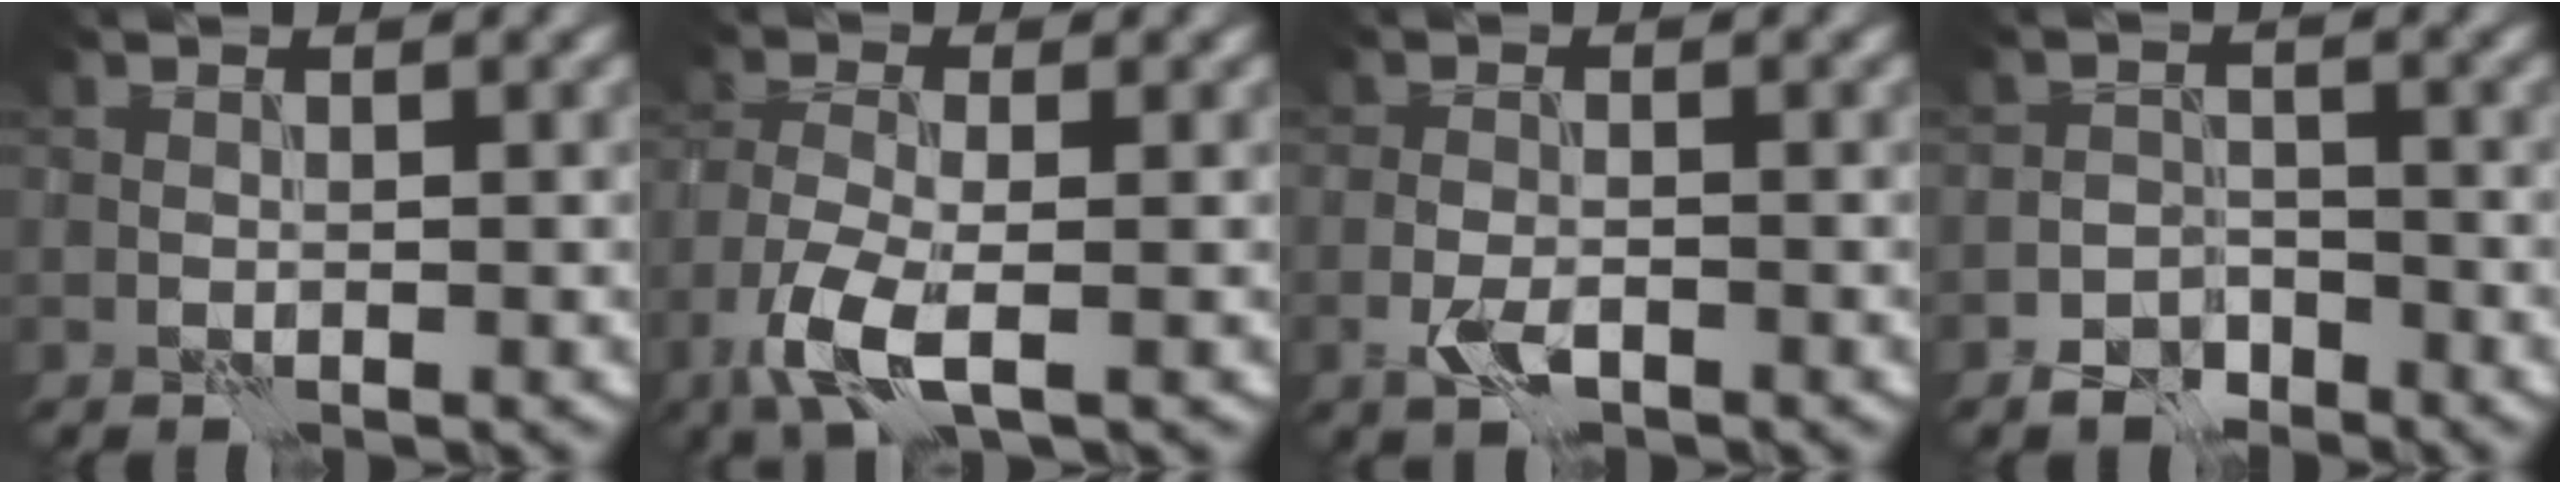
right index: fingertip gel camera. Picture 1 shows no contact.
{"total": 4.7, "force": [-2.4, 1.4, 3.8], "torque": [-0.089, -0.008, -0.052]}
{"total": 2.1, "force": [-1.2, 0.8, 1.5], "torque": [-0.034, -0.002, -0.025]}
{"total": 2.6, "force": [-2.2, 1.3, 0.6], "torque": [-0.006, 0.004, -0.044]}